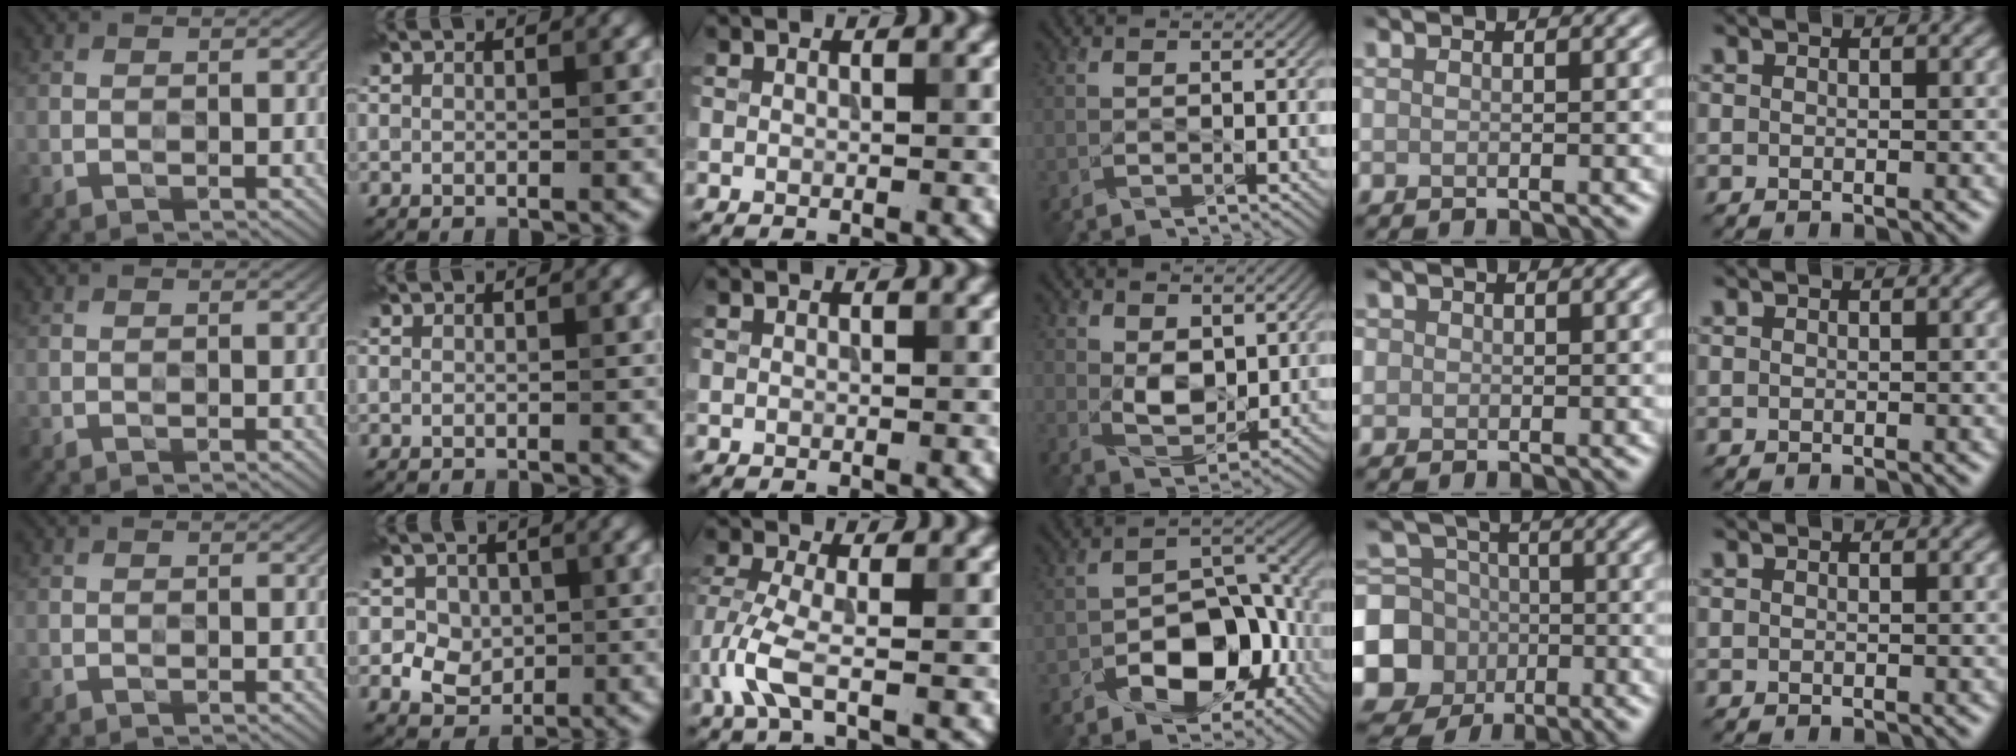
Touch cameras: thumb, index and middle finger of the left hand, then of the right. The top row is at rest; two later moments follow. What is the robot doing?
{"motion": "wipe", "object": "compact mirror"}